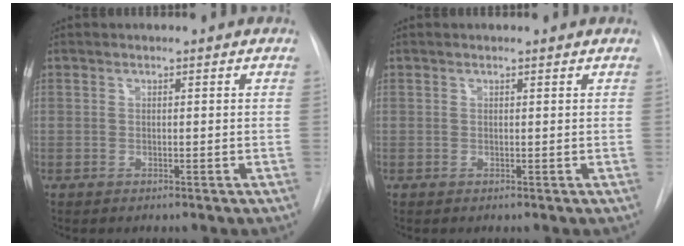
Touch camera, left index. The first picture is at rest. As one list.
[{"total": 0.6, "force": [0.6, 0.1, 0.1], "torque": [-0.007, 0.006, 0.007]}]